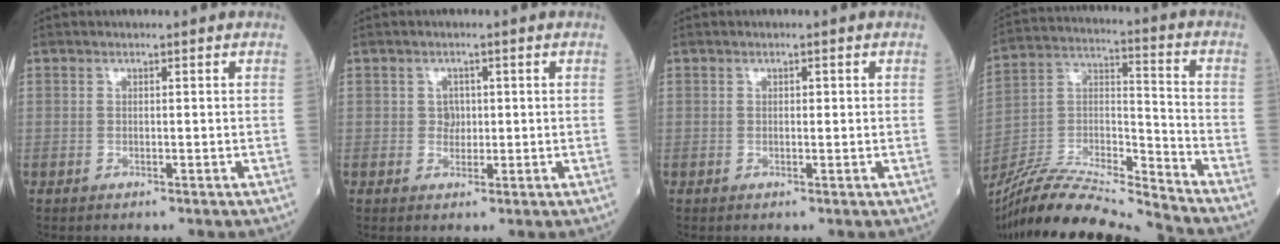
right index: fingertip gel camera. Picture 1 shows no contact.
{"total": 1.9, "force": [0.2, 1.6, 0.9], "torque": [-0.010, 0.002, 0.002]}
{"total": 0.7, "force": [0.1, 0.3, 0.6], "torque": [-0.009, 0.000, 0.002]}
{"total": 18.9, "force": [-17.6, -0.3, 6.8], "torque": [-0.137, 0.010, -0.323]}